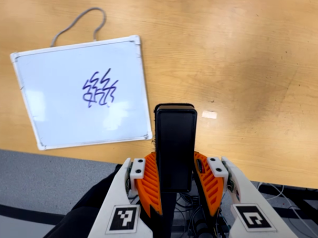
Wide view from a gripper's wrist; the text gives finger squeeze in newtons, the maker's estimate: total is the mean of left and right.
{"total": 5.4, "left": 3.6, "right": 7.2}